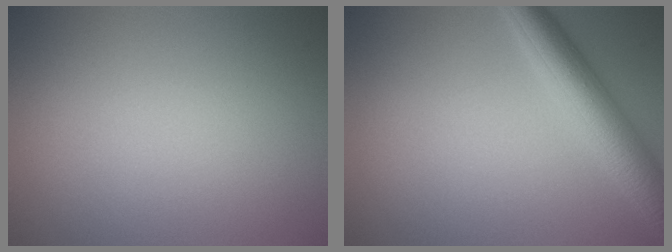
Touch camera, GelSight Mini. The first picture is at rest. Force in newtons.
{"total": 5.3, "press": 5.3, "slide": 0.1}